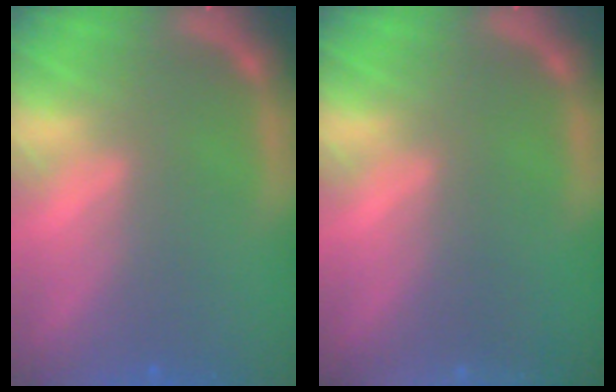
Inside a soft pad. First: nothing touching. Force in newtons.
{"total": 2.4}